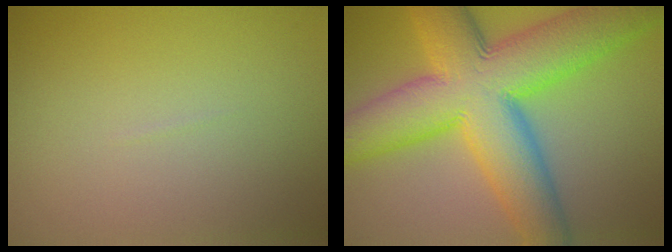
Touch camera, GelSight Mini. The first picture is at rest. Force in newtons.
{"total": 13.6, "press": 13.6, "slide": 0.2}